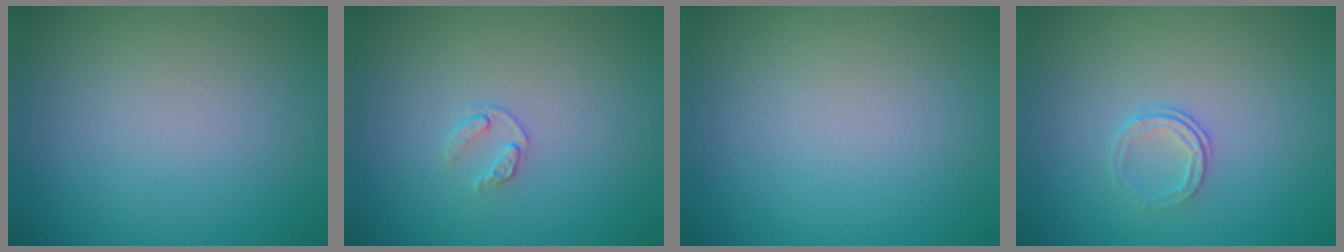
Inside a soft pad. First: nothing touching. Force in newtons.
{"total": 0.9, "press": 0.5, "slide": 0.8}
{"total": 0.0}
{"total": 1.3, "press": 0.9, "slide": 0.9}